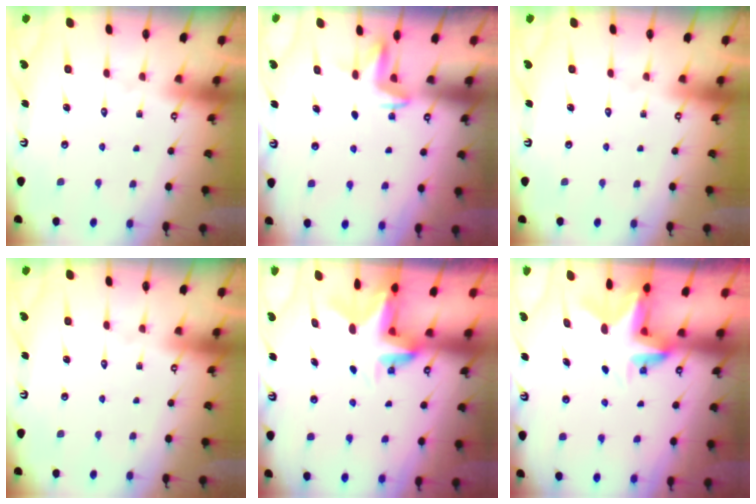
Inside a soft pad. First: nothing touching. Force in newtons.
{"total": 3.7, "press": 3.6, "slide": 0.4}
{"total": 0.0}
{"total": 0.0}
{"total": 3.8, "press": 3.8, "slide": 0.5}
{"total": 3.8, "press": 3.8, "slide": 0.5}